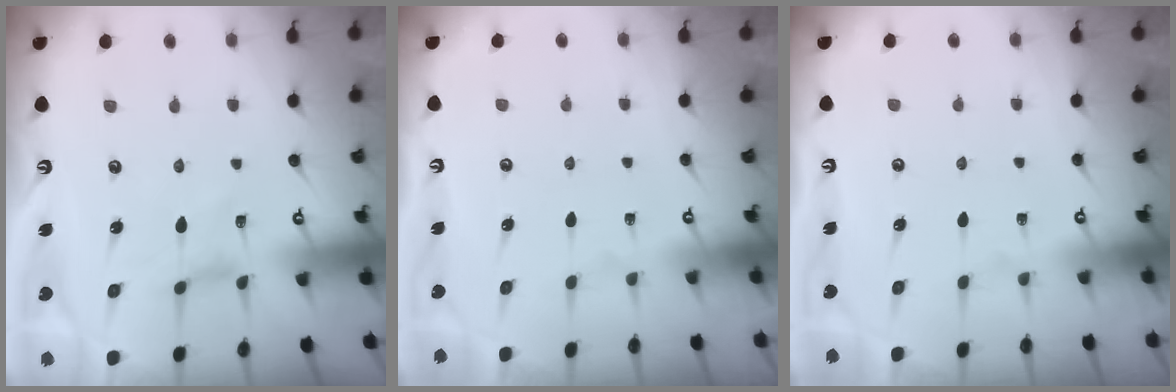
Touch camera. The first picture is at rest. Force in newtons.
{"total": 0.0}
{"total": 0.0}